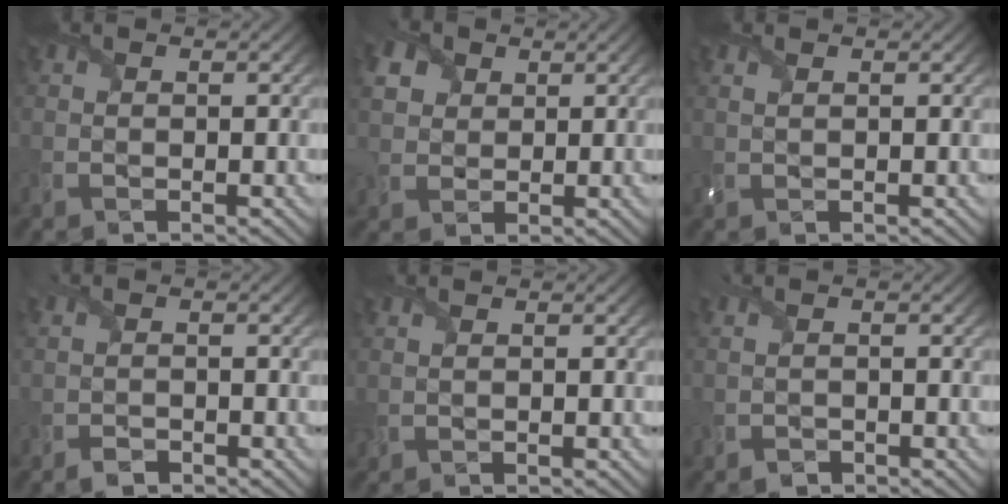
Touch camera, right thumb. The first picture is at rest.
{"total": 4.8, "force": [2.1, 3.8, 2.1], "torque": [-0.081, 0.012, 0.034]}
{"total": 0.7, "force": [0.4, 0.0, 0.5], "torque": [-0.015, 0.002, 0.010]}
{"total": 1.3, "force": [-1.2, 0.4, 0.3], "torque": [-0.012, -0.003, -0.027]}
{"total": 0.6, "force": [0.3, 0.1, 0.5], "torque": [-0.016, 0.001, 0.009]}
{"total": 0.8, "force": [-0.7, 0.4, 0.1], "torque": [-0.003, -0.002, -0.015]}